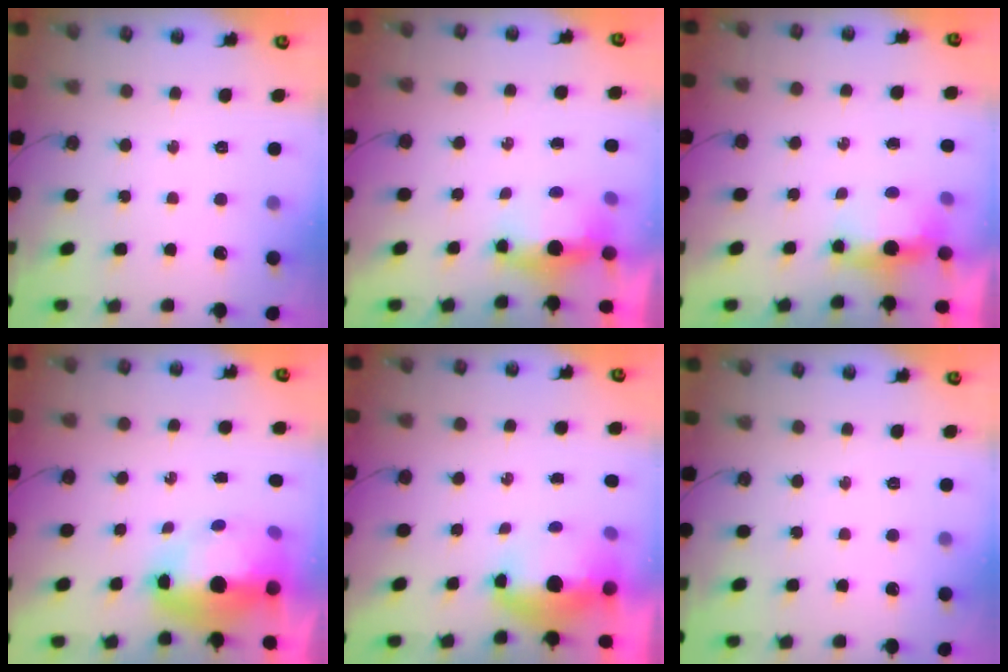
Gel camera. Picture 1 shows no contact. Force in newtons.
{"total": 14.7, "press": 7.2, "slide": 12.8}
{"total": 5.9, "press": 5.4, "slide": 2.4}
{"total": 11.9, "press": 11.8, "slide": 1.7}
{"total": 7.0, "press": 6.9, "slide": 1.2}
{"total": 0.0}